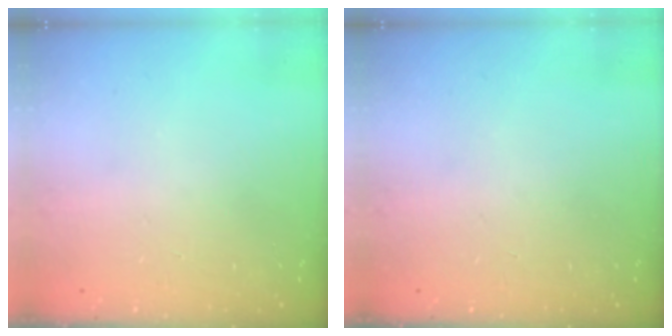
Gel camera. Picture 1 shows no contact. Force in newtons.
{"total": 0.0}